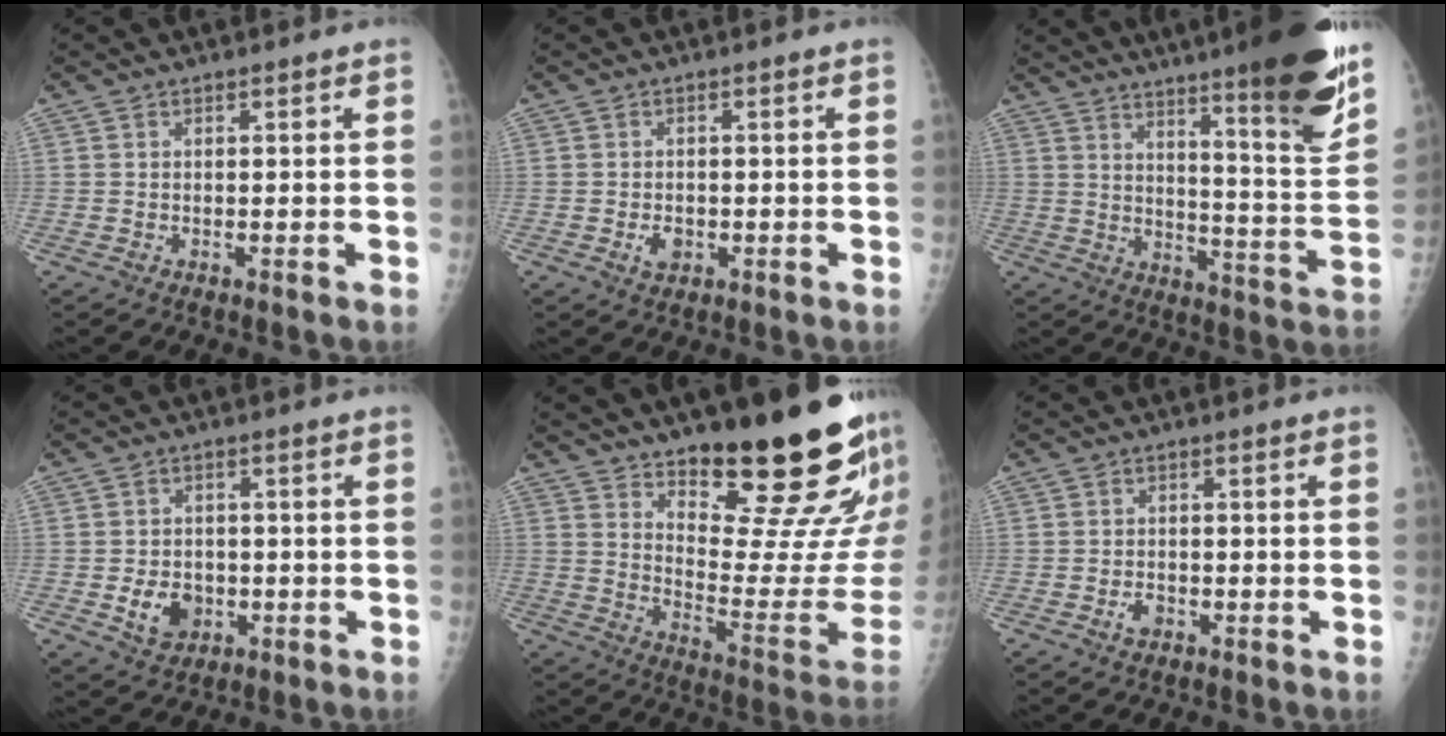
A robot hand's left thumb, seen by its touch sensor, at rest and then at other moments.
{"total": 2.5, "force": [-0.7, 1.9, 1.5], "torque": [-0.019, 0.002, -0.007]}
{"total": 22.0, "force": [14.7, 2.1, 16.3], "torque": [-0.207, -0.079, 0.211]}
{"total": 5.9, "force": [-1.4, 4.7, 3.2], "torque": [-0.033, 0.004, -0.015]}
{"total": 23.5, "force": [17.3, 5.6, 14.8], "torque": [-0.172, -0.140, 0.245]}
{"total": 1.9, "force": [-0.9, 1.4, 1.0], "torque": [-0.014, 0.004, -0.014]}